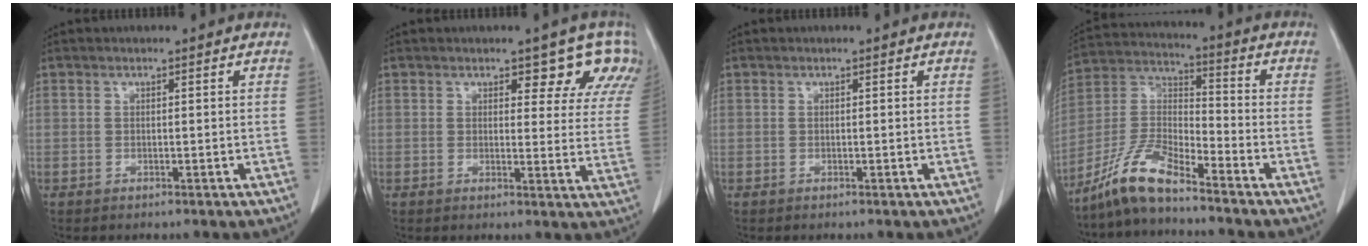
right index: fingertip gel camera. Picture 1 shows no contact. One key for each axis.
{"total": 7.9, "fx": 6.4, "fy": 3.0, "fz": 3.6, "tx": -0.010, "ty": -0.018, "tz": 0.049}
{"total": 0.0}
{"total": 9.1, "fx": -7.8, "fy": 1.0, "fz": 4.7, "tx": -0.104, "ty": 0.005, "tz": -0.160}